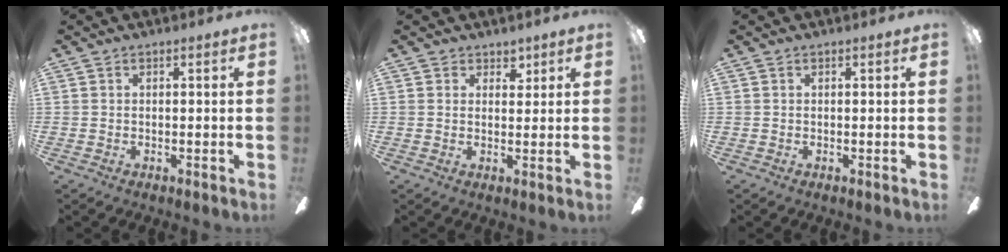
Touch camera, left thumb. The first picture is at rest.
{"total": 3.2, "force": [2.2, 2.3, 0.4], "torque": [0.000, -0.006, 0.038]}
{"total": 0.0}